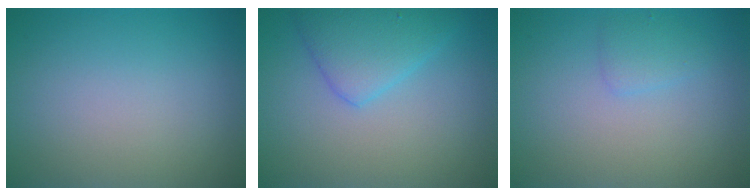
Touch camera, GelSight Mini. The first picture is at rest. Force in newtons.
{"total": 3.7, "press": 3.7, "slide": 0.1}
{"total": 1.3, "press": 1.3, "slide": 0.0}